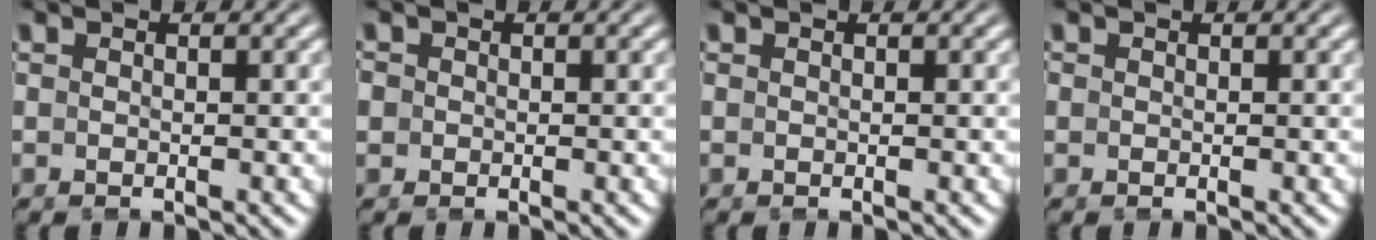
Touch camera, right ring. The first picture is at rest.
{"total": 2.0, "force": [0.0, 1.9, 0.6], "torque": [-0.027, -0.008, 0.001]}
{"total": 0.0}
{"total": 0.7, "force": [0.1, 0.7, 0.1], "torque": [-0.007, -0.003, 0.002]}